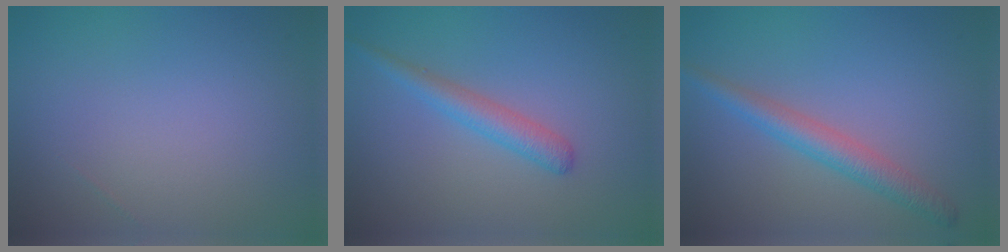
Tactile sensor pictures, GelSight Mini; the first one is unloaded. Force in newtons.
{"total": 2.3, "press": 2.3, "slide": 0.1}
{"total": 3.0, "press": 3.0, "slide": 0.0}